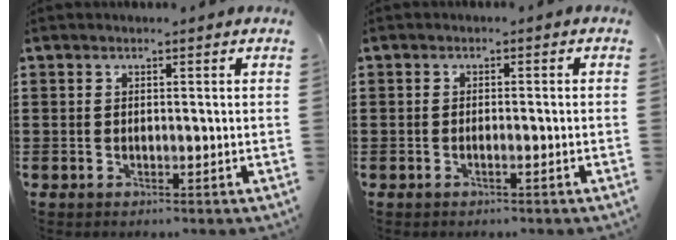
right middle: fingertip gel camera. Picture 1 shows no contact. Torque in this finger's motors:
{"motor_torque": [-0.06, -0.04, -0.03, -0.01]}